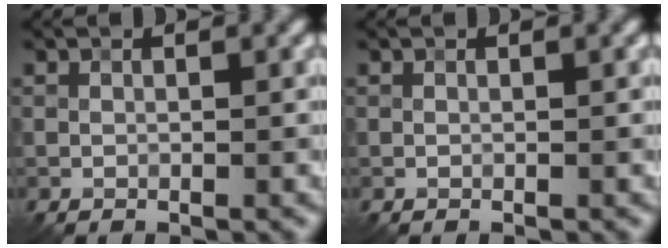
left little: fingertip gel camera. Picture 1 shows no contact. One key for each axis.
{"total": 0.0}